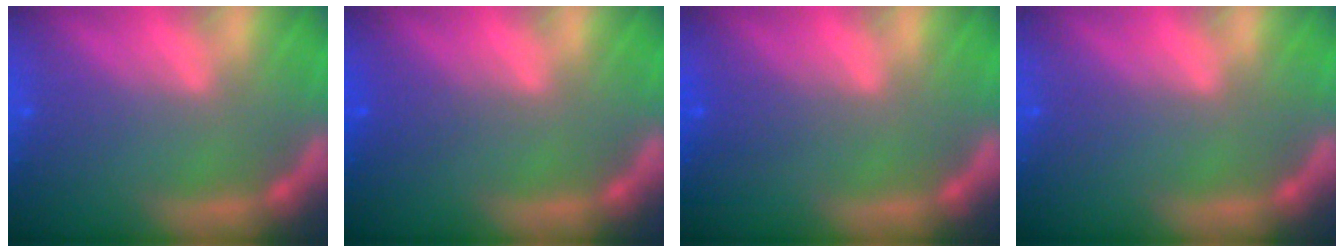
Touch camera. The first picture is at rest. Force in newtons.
{"total": 1.5}
{"total": 1.5}
{"total": 0.0}